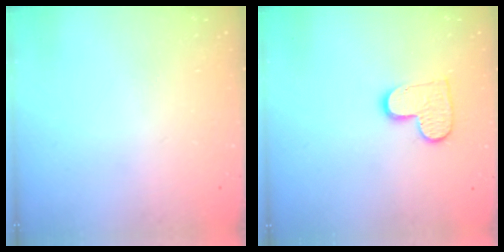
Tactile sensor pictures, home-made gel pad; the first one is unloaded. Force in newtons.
{"total": 9.9, "press": 9.9, "slide": 0.3}